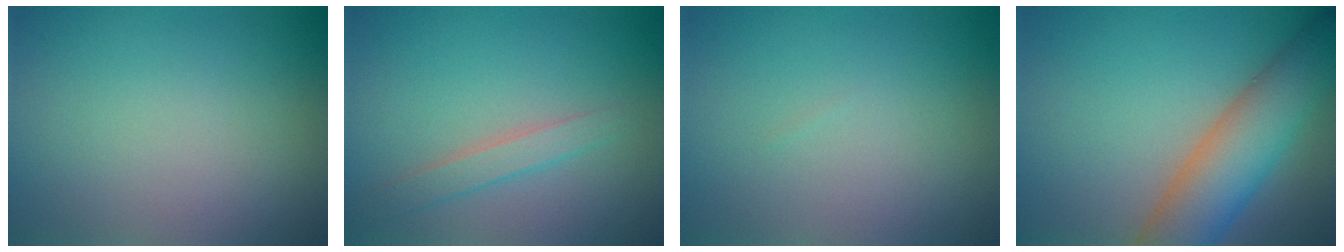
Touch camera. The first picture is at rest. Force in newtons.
{"total": 1.8, "press": 1.8, "slide": 0.1}
{"total": 0.0}
{"total": 7.6, "press": 7.6, "slide": 0.4}